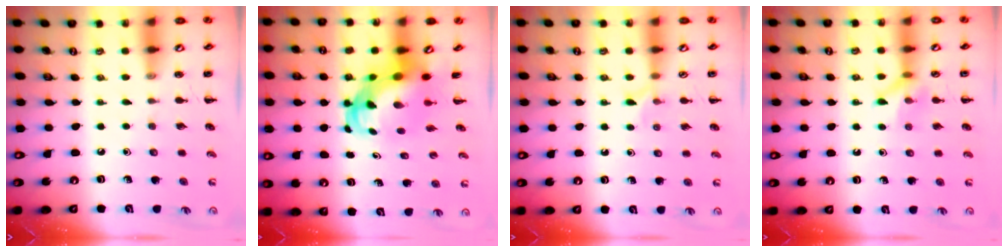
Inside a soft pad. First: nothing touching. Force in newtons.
{"total": 6.3, "press": 6.1, "slide": 1.8}
{"total": 4.5, "press": 4.2, "slide": 1.6}
{"total": 8.7, "press": 8.7, "slide": 0.6}